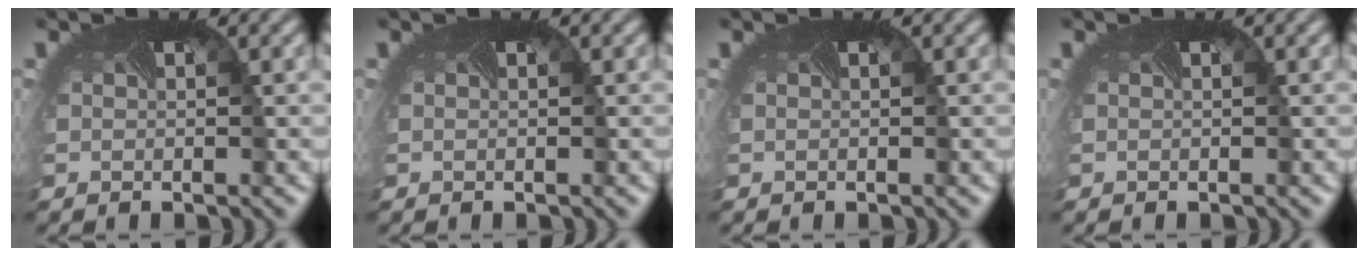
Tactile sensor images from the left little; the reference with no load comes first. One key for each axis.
{"total": 0.0}
{"total": 0.0}
{"total": 0.0}